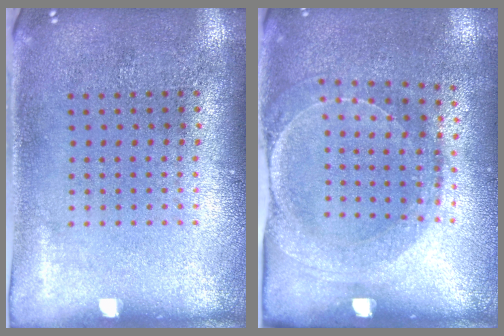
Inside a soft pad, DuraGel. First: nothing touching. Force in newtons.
{"total": 1.5, "press": 1.4, "slide": 0.4}